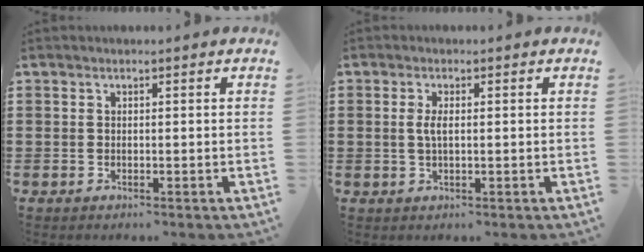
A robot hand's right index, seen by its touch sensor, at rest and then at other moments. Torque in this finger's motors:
{"motor_torque": [0.65, -0.24, 0.35, 0.12]}